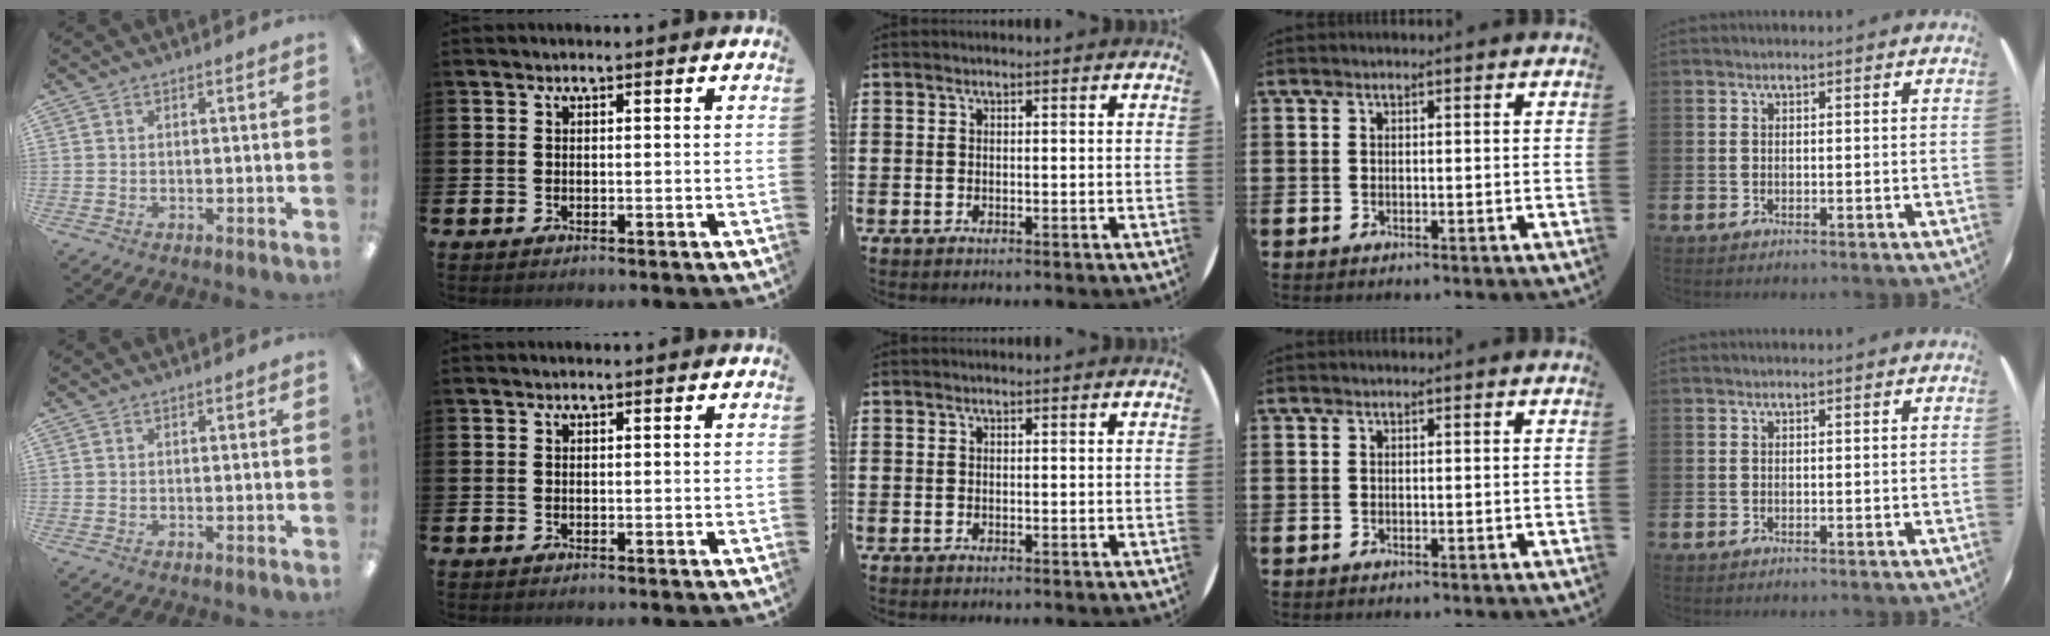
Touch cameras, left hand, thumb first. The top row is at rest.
{}